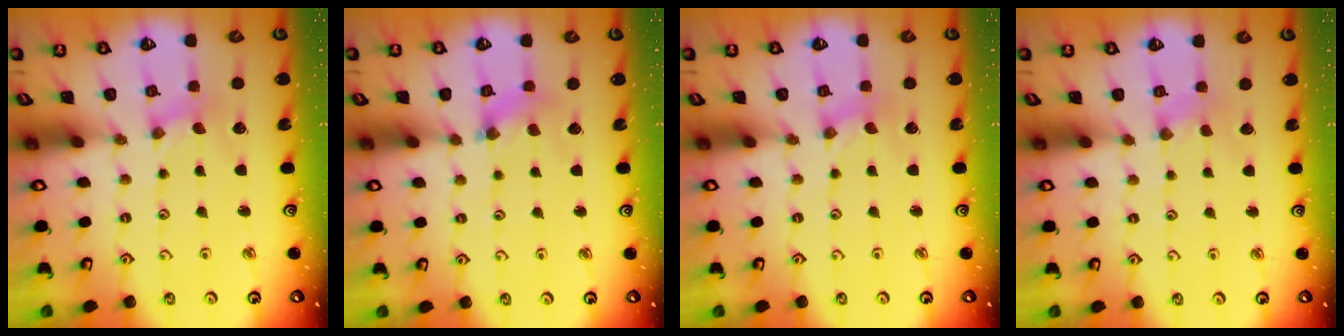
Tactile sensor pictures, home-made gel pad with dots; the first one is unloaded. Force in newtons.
{"total": 3.4, "press": 3.3, "slide": 0.4}
{"total": 0.0}
{"total": 2.3, "press": 2.3, "slide": 0.4}